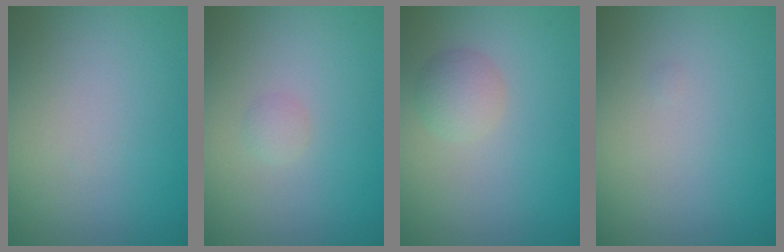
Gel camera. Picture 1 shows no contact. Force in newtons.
{"total": 0.9, "press": 0.9, "slide": 0.0}
{"total": 2.1, "press": 2.1, "slide": 0.1}
{"total": 0.0}